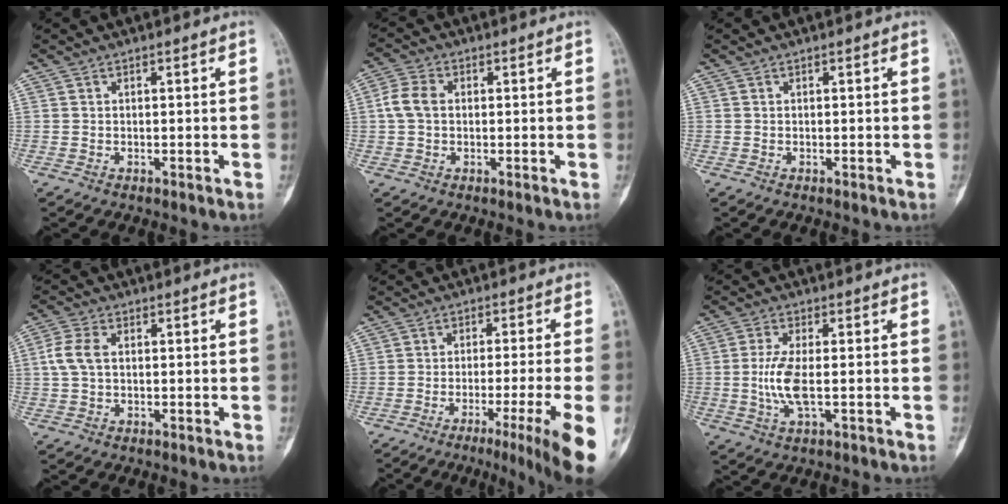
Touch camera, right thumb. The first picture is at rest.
{"total": 5.0, "force": [0.3, 3.6, 3.5], "torque": [-0.077, 0.014, 0.001]}
{"total": 0.0}
{"total": 5.0, "force": [0.5, 3.1, 3.9], "torque": [-0.096, 0.012, 0.007]}
{"total": 13.2, "force": [-6.5, -0.7, 11.5], "torque": [-0.143, -0.001, -0.096]}
{"total": 6.3, "force": [-0.7, 2.0, 6.0], "torque": [-0.137, -0.005, -0.015]}